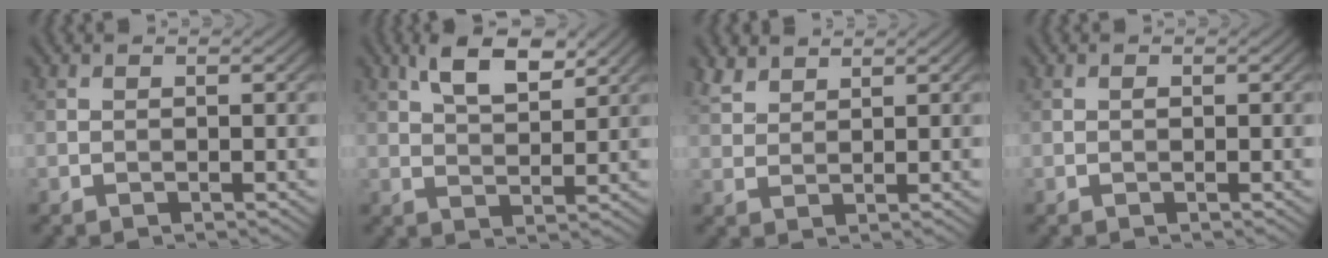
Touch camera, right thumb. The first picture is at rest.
{"total": 6.5, "force": [3.7, 2.6, 4.7], "torque": [-0.093, 0.007, 0.070]}
{"total": 3.1, "force": [2.5, 1.3, 1.3], "torque": [-0.034, 0.008, 0.060]}
{"total": 0.0}